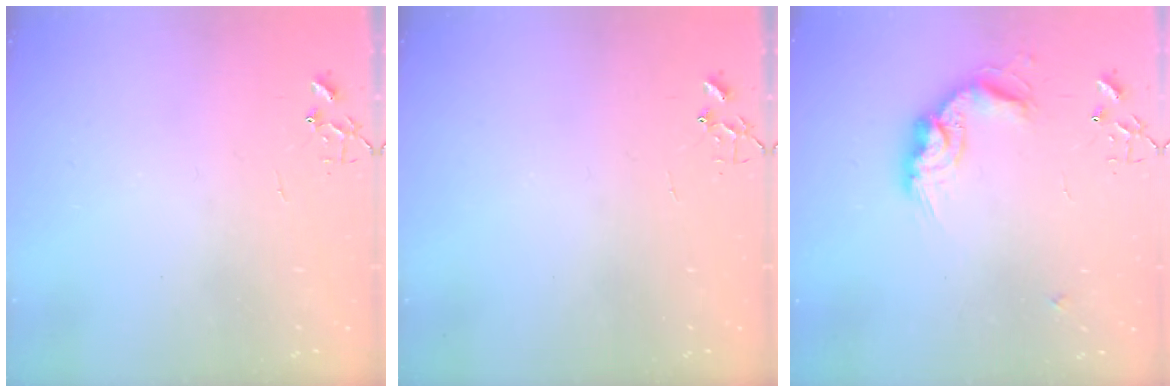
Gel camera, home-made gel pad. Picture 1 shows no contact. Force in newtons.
{"total": 0.0}
{"total": 15.0, "press": 15.0, "slide": 0.6}